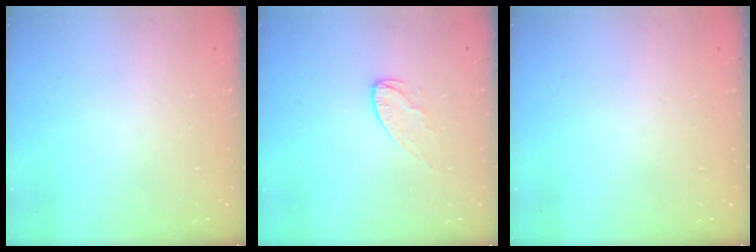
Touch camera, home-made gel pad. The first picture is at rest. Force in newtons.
{"total": 6.5, "press": 6.5, "slide": 0.2}
{"total": 0.0}